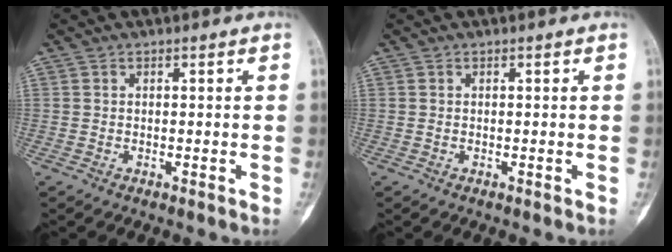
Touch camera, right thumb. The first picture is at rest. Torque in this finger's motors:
{"motor_torque": [0.00, 0.00, 0.07, -0.07, 0.01]}